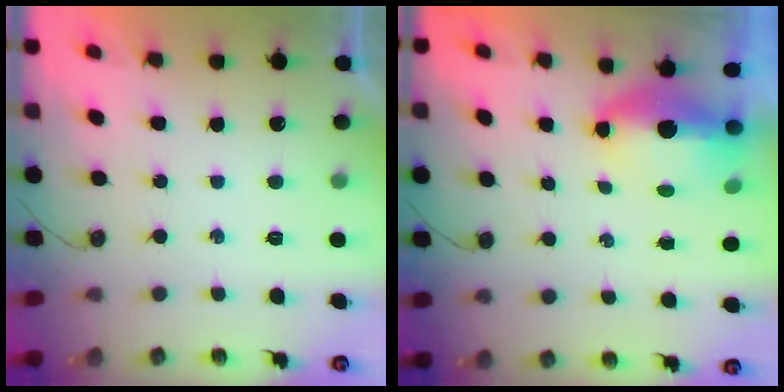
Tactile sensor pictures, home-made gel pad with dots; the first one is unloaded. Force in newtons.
{"total": 14.6, "press": 8.2, "slide": 12.0}